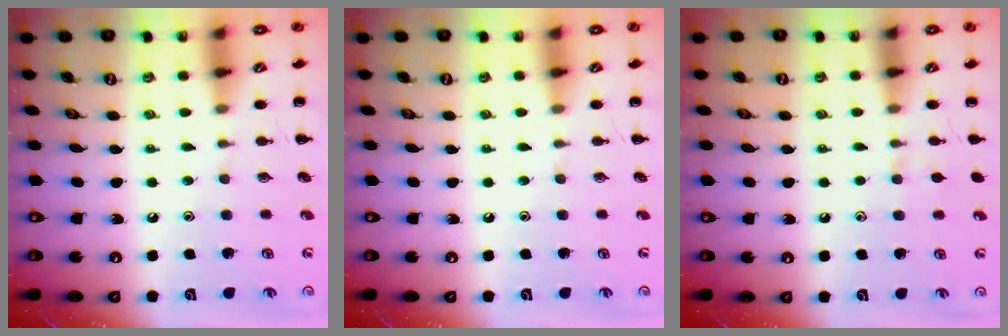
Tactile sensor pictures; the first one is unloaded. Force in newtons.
{"total": 0.0}
{"total": 6.2, "press": 5.8, "slide": 2.2}